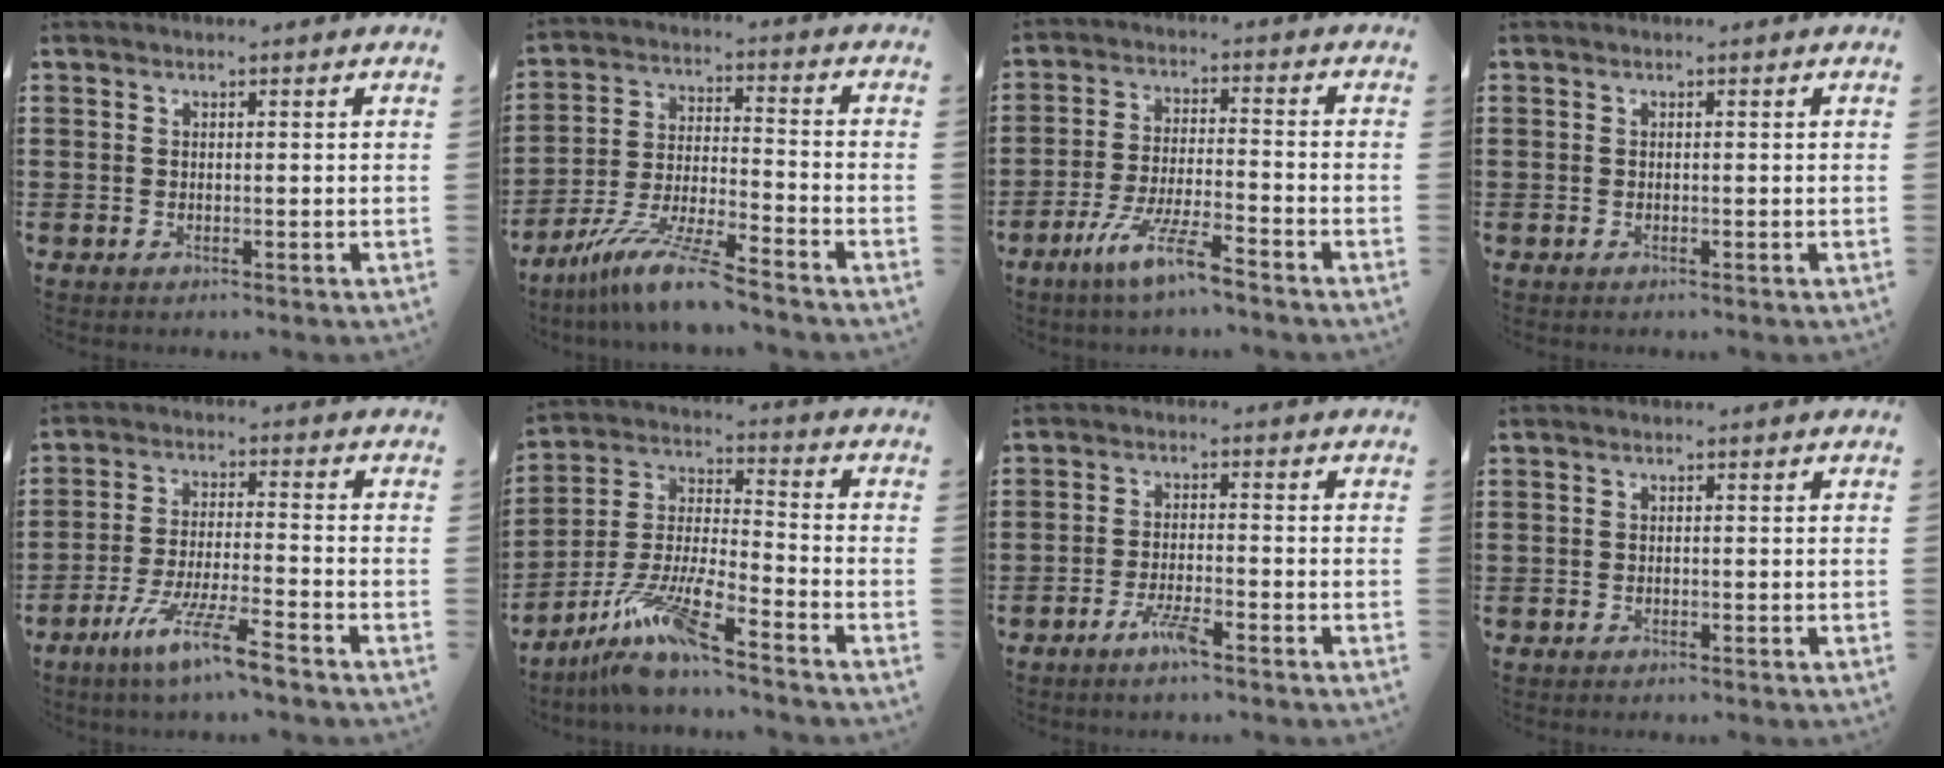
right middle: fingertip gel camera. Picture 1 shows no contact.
{"total": 10.6, "force": [-9.1, 0.1, 5.4], "torque": [-0.115, 0.005, -0.184]}
{"total": 8.1, "force": [-6.1, 0.5, 5.4], "torque": [-0.118, -0.007, -0.118]}
{"total": 0.0}
{"total": 9.0, "force": [-6.9, 0.2, 5.9], "torque": [-0.125, -0.010, -0.135]}
{"total": 10.0, "force": [-8.0, 0.4, 5.9], "torque": [-0.135, -0.011, -0.163]}
{"total": 4.0, "force": [-2.7, 0.5, 2.9], "torque": [-0.069, -0.005, -0.053]}
{"total": 1.1, "force": [-1.0, 0.3, 0.2], "torque": [-0.006, 0.002, -0.022]}